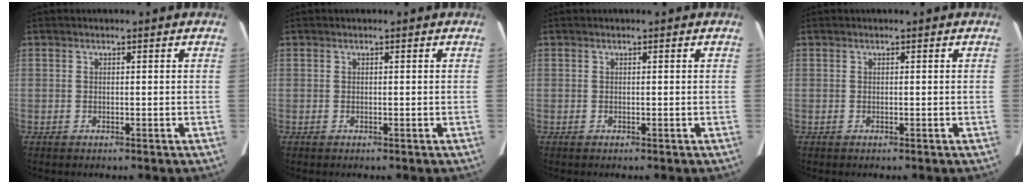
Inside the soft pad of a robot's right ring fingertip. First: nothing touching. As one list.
[{"total": 0.0}, {"total": 0.0}, {"total": 0.0}]